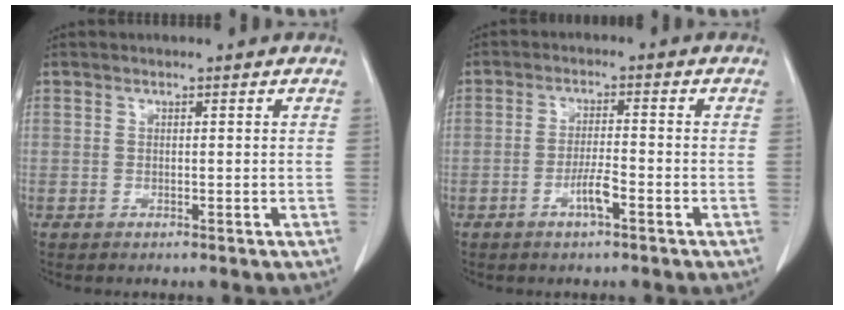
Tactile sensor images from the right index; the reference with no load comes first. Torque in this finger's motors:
{"motor_torque": [0.84, -0.34, 0.40, 0.13]}